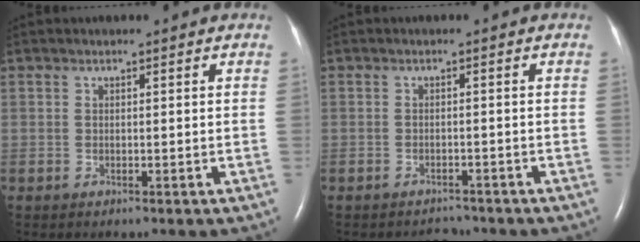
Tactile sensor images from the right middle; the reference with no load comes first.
{"total": 2.0, "force": [-1.8, 0.6, -0.4], "torque": [-0.001, -0.003, -0.025]}